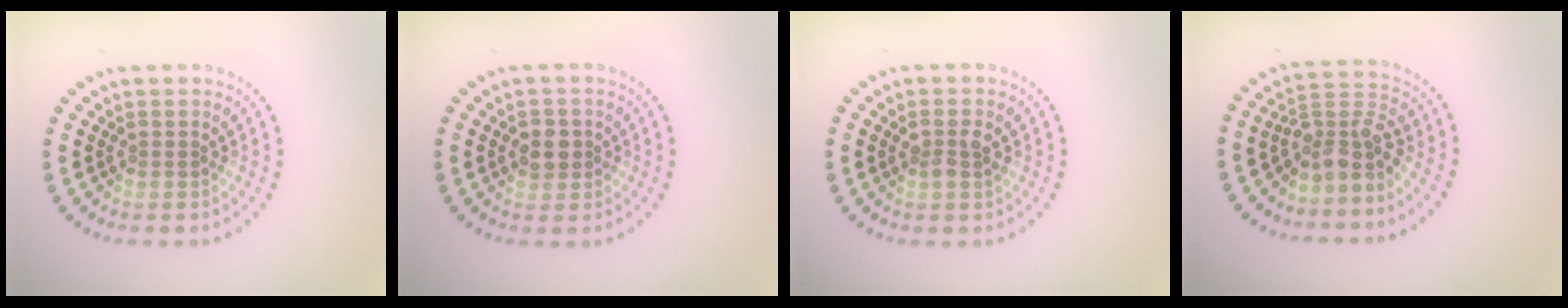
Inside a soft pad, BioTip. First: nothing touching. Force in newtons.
{"total": 2.1, "press": 2.0, "slide": 0.6}
{"total": 1.4, "press": 1.3, "slide": 0.4}
{"total": 3.6, "press": 2.8, "slide": 2.3}